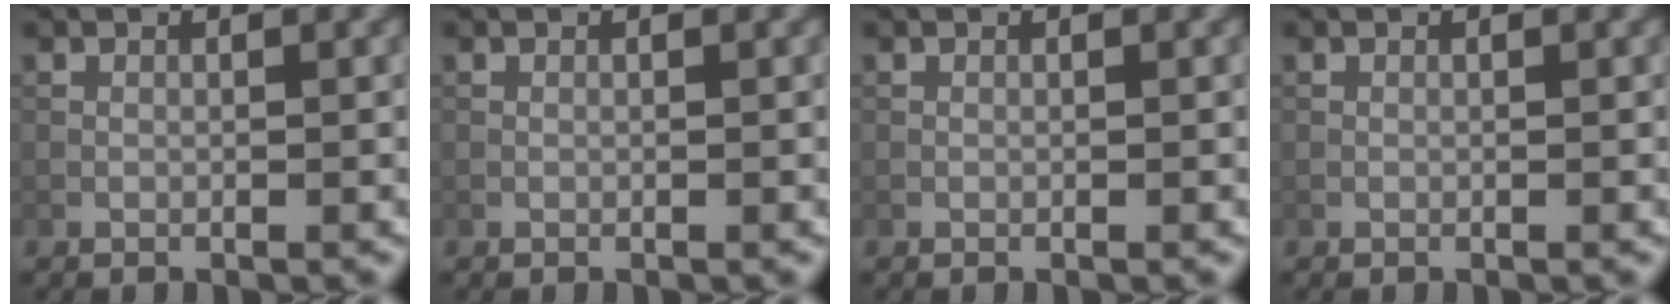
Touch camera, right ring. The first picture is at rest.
{"total": 0.0}
{"total": 0.0}
{"total": 0.0}